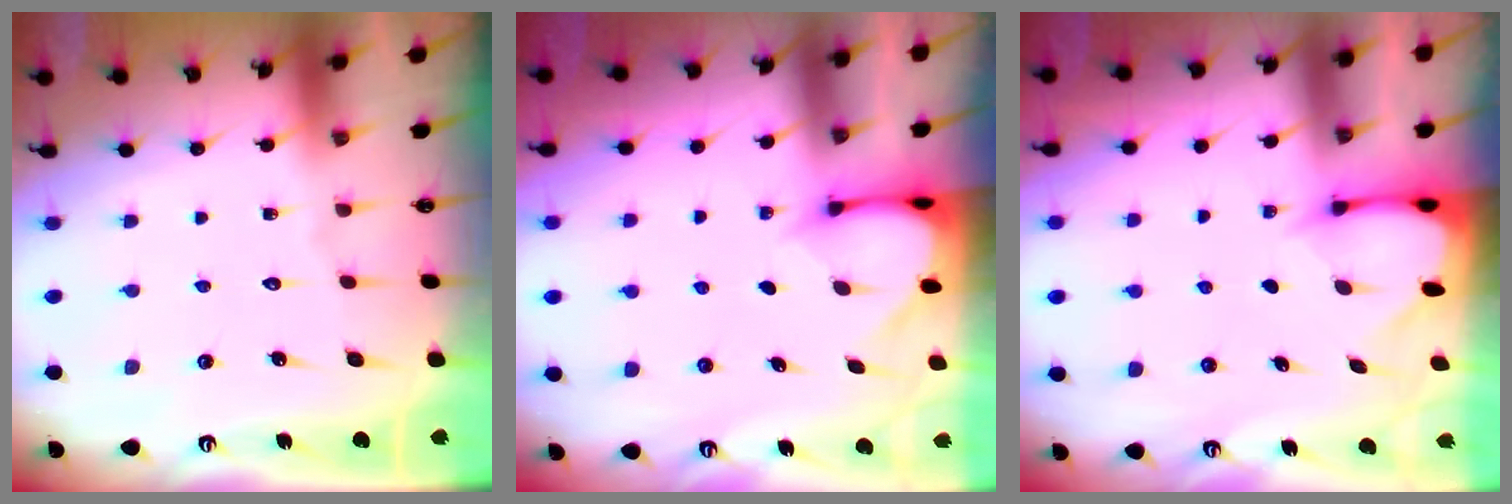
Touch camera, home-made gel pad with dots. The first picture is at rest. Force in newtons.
{"total": 2.9, "press": 2.9, "slide": 0.2}
{"total": 2.4, "press": 2.4, "slide": 0.3}